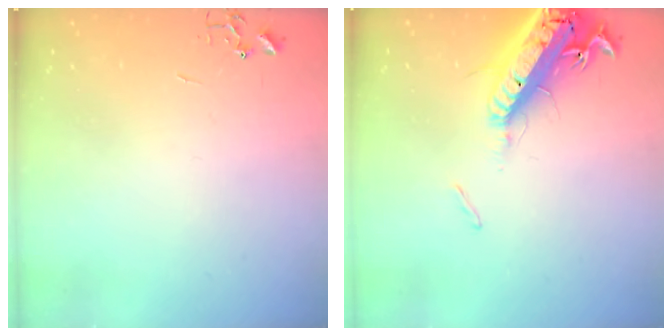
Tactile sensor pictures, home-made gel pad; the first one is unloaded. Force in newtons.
{"total": 19.7, "press": 19.2, "slide": 4.1}